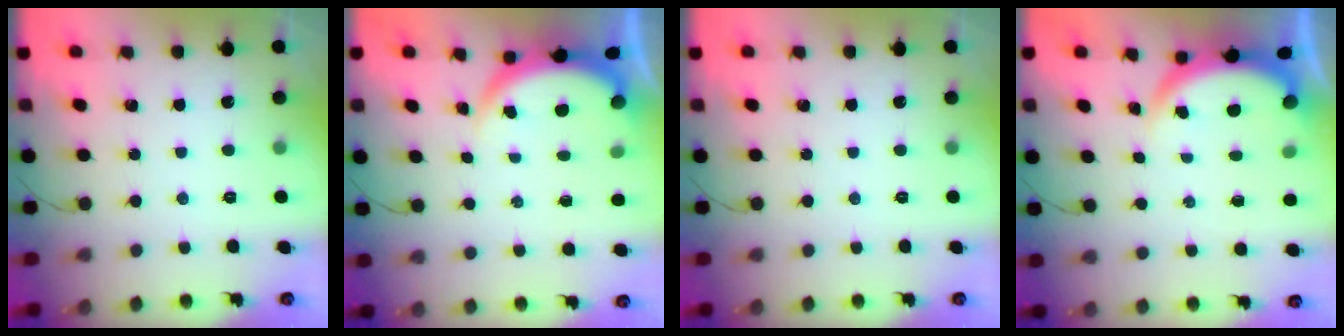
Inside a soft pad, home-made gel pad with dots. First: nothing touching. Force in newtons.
{"total": 4.0, "press": 4.0, "slide": 0.2}
{"total": 0.0}
{"total": 3.7, "press": 3.7, "slide": 0.1}